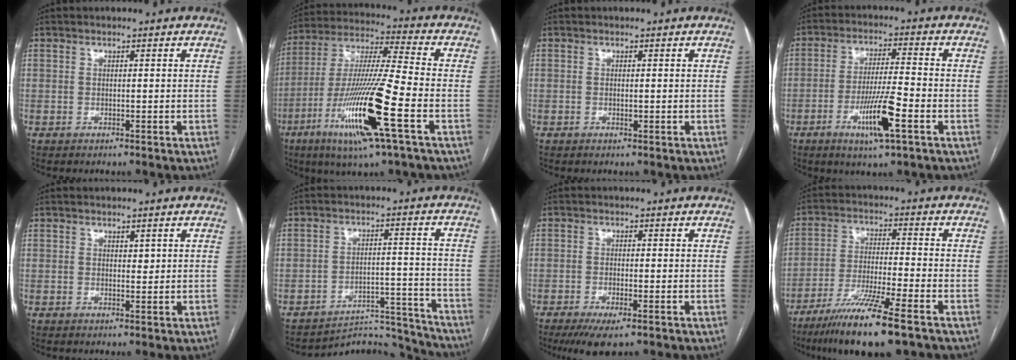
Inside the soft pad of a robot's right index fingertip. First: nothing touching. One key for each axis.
{"total": 18.5, "fx": -7.1, "fy": 0.2, "fz": 17.0, "tx": -0.352, "ty": -0.027, "tz": -0.136}
{"total": 0.5, "fx": 0.0, "fy": 0.2, "fz": 0.5, "tx": -0.009, "ty": -0.002, "tz": 0.001}
{"total": 9.3, "fx": -3.9, "fy": 0.4, "fz": 8.4, "tx": -0.155, "ty": -0.011, "tz": -0.068}
{"total": 0.9, "fx": 0.5, "fy": 0.5, "fz": 0.6, "tx": -0.006, "ty": -0.003, "tz": 0.007}
{"total": 11.8, "fx": -11.6, "fy": 1.3, "fz": -1.7, "tx": 0.044, "ty": 0.049, "tz": -0.160}
{"total": 5.2, "fx": -3.3, "fy": 1.0, "fz": 4.0, "tx": -0.068, "ty": -0.013, "tz": -0.052}
{"total": 13.0, "fx": -8.5, "fy": 0.1, "fz": 9.8, "tx": -0.187, "ty": -0.036, "tz": -0.153}